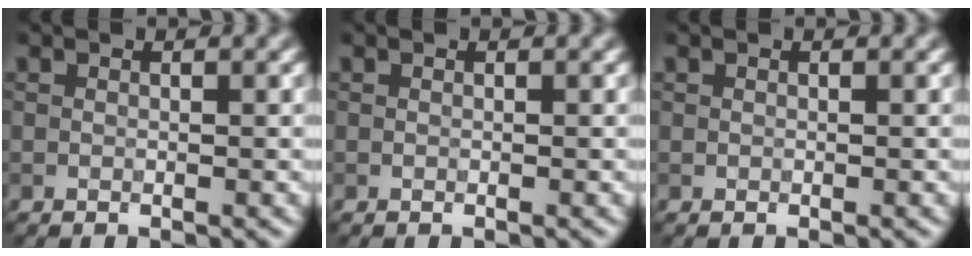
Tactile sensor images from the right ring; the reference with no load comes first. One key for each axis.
{"total": 0.0}
{"total": 0.0}